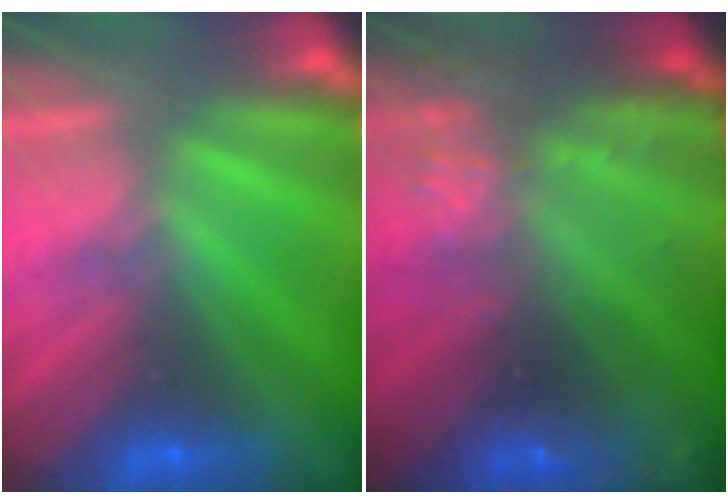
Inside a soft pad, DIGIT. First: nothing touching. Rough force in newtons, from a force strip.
{"total": 8.7}